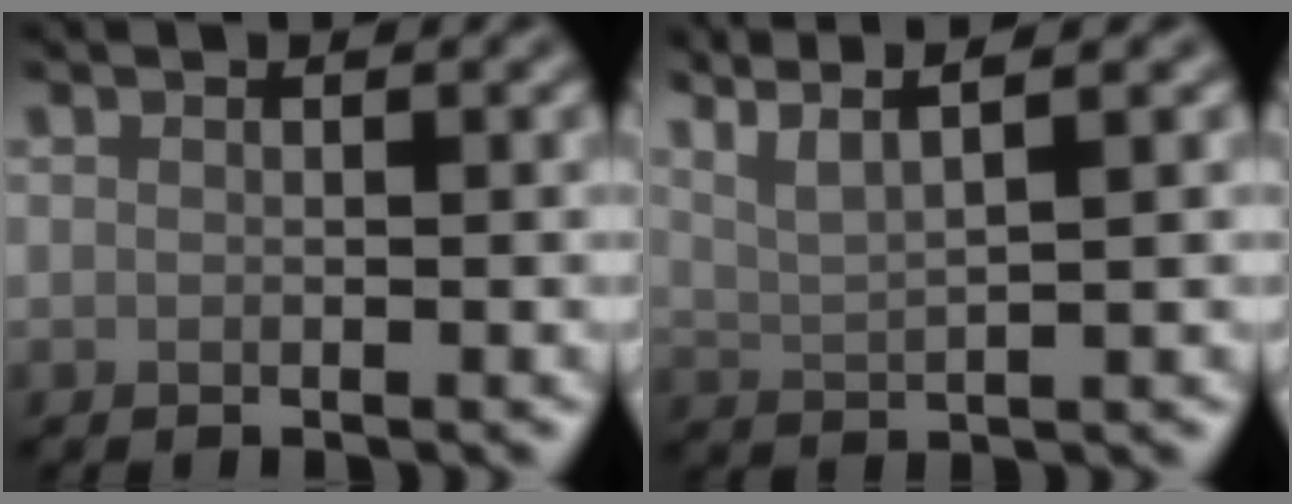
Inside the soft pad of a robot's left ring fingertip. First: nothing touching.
{"total": 6.1, "force": [4.5, 1.1, 4.0], "torque": [-0.072, 0.029, 0.054]}